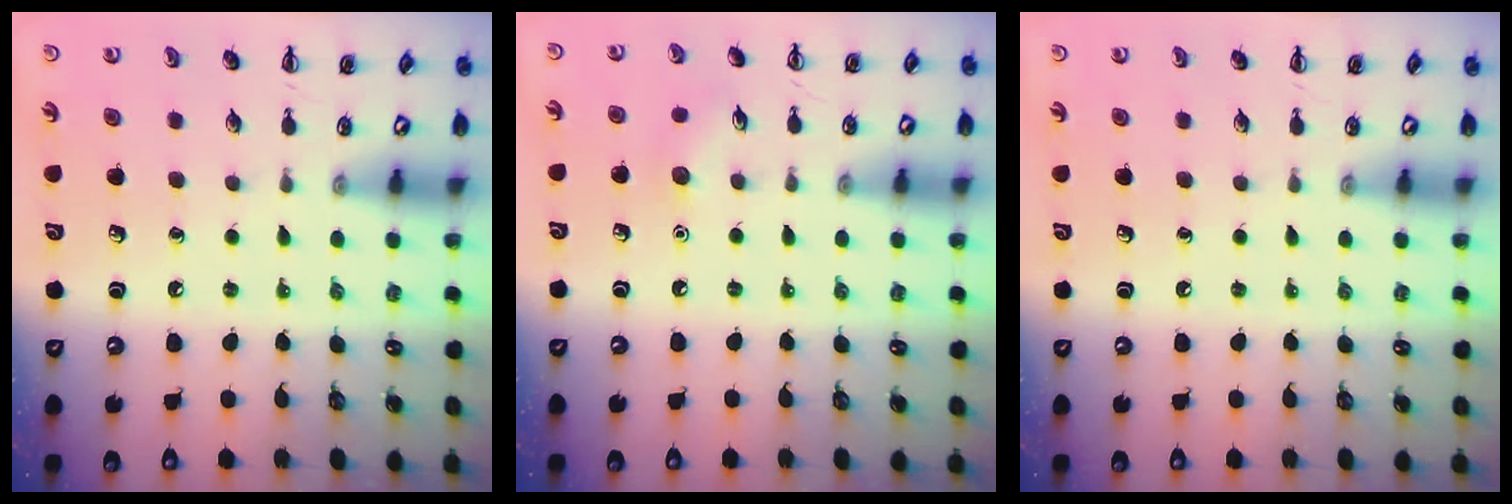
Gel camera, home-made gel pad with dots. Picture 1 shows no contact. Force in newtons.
{"total": 5.3, "press": 5.1, "slide": 1.3}
{"total": 0.0}